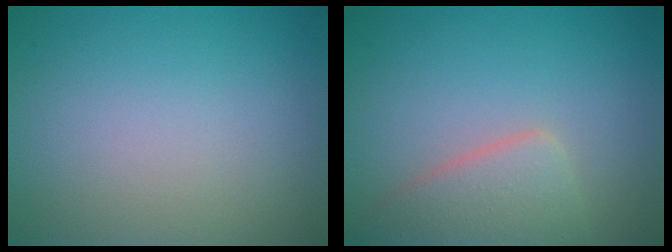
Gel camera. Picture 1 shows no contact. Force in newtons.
{"total": 3.8, "press": 3.8, "slide": 0.2}